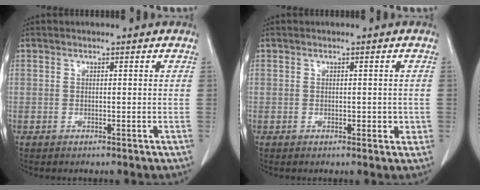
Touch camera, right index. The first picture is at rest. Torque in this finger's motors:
{"motor_torque": [-0.12, 0.18, -0.05, 0.01]}